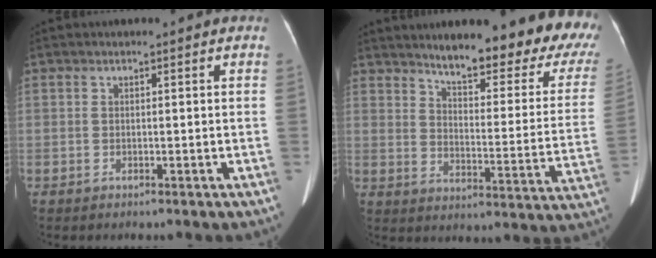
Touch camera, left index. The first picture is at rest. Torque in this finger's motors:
{"motor_torque": [1.12, -1.03, 0.19, 0.10]}